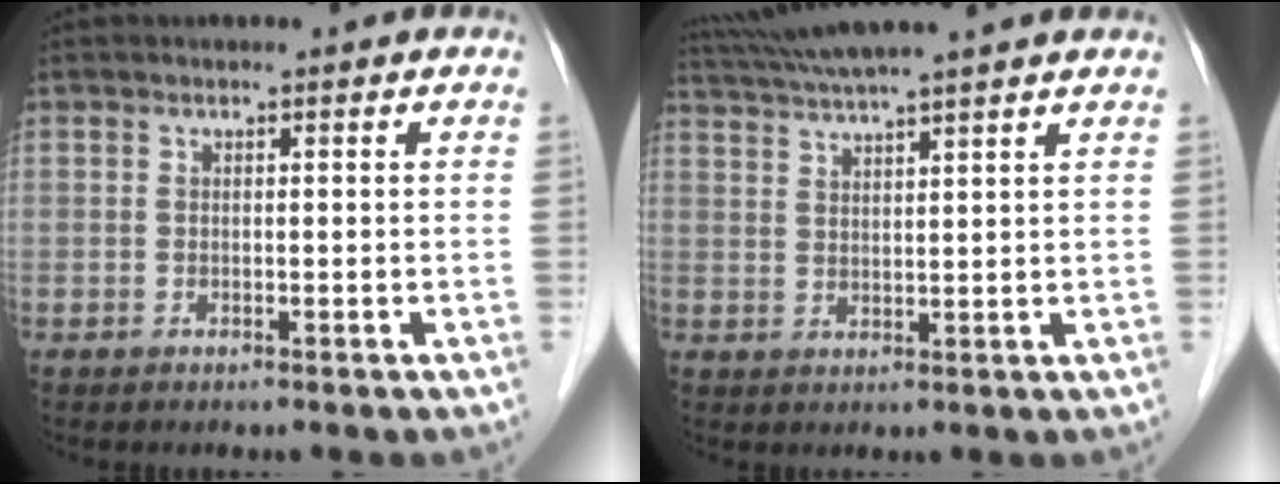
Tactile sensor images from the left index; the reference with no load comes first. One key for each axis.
{"total": 9.7, "fx": 8.6, "fy": -1.4, "fz": 4.3, "tx": -0.079, "ty": 0.030, "tz": 0.131}